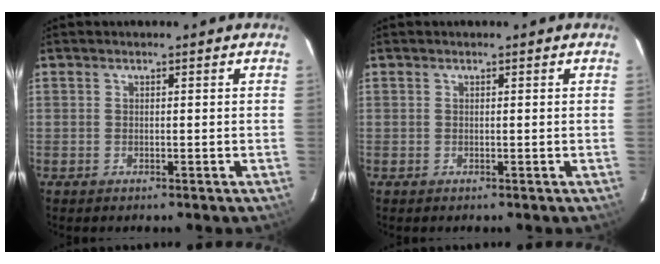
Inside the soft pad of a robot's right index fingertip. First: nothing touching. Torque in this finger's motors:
{"motor_torque": [-0.04, 0.00, 0.02, 0.01]}